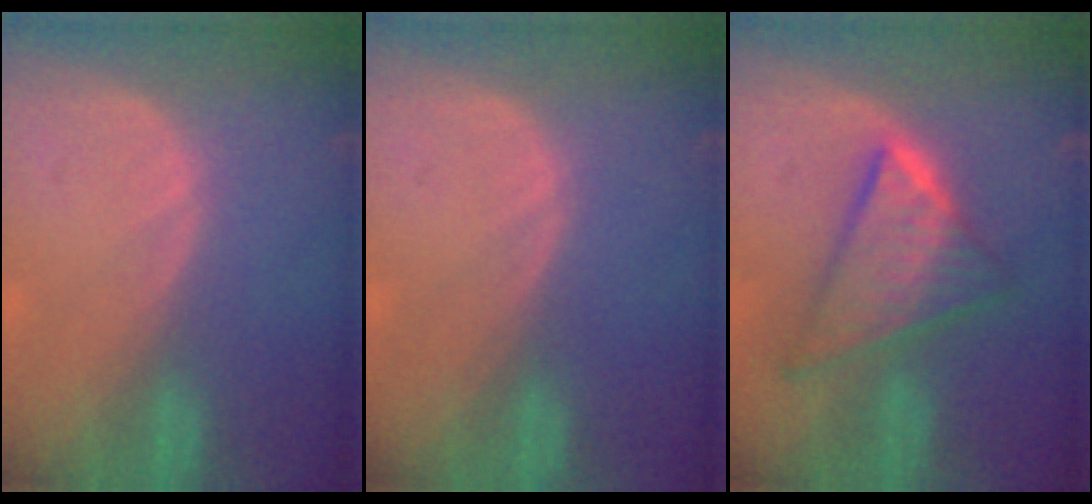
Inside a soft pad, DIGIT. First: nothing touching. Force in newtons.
{"total": 0.0}
{"total": 9.0, "press": 9.0, "slide": 0.7}